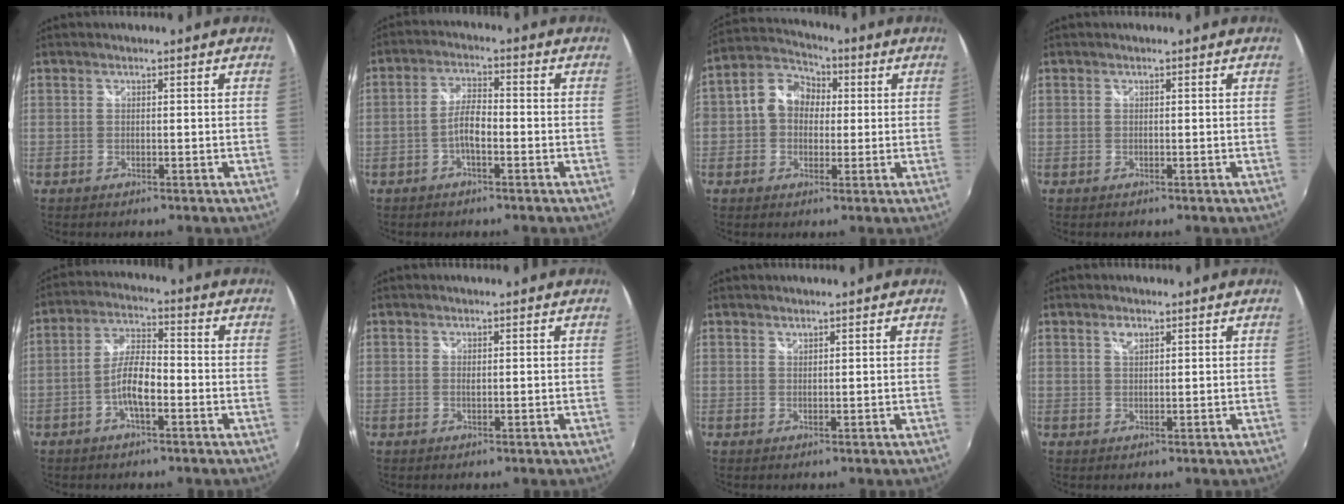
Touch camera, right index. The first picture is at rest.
{"total": 4.3, "force": [-1.8, 1.3, 3.7], "torque": [-0.077, 0.010, -0.035]}
{"total": 9.0, "force": [0.3, 7.5, 4.8], "torque": [-0.110, 0.035, -0.005]}
{"total": 0.0}
{"total": 6.8, "force": [-2.8, 2.1, 5.9], "torque": [-0.123, 0.012, -0.052]}
{"total": 0.5, "force": [0.1, 0.3, 0.4], "torque": [-0.007, -0.001, 0.001]}
{"total": 0.6, "force": [0.6, 0.2, 0.0], "torque": [0.000, 0.001, 0.011]}
{"total": 1.9, "force": [1.1, 0.9, 1.2], "torque": [-0.021, 0.004, 0.019]}